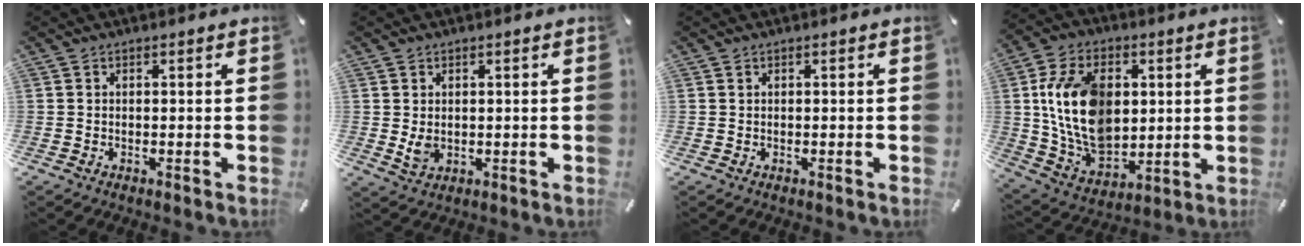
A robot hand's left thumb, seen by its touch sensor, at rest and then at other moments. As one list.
[{"total": 3.1, "force": [0.5, 2.4, 1.9], "torque": [-0.043, -0.005, 0.005]}, {"total": 0.0}, {"total": 17.9, "force": [2.8, 12.8, 12.3], "torque": [-0.260, -0.003, 0.053]}]